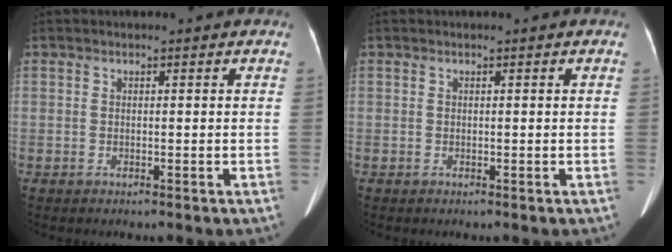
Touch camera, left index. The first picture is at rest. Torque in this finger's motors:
{"motor_torque": [0.00, 0.02, 0.00, 0.00]}